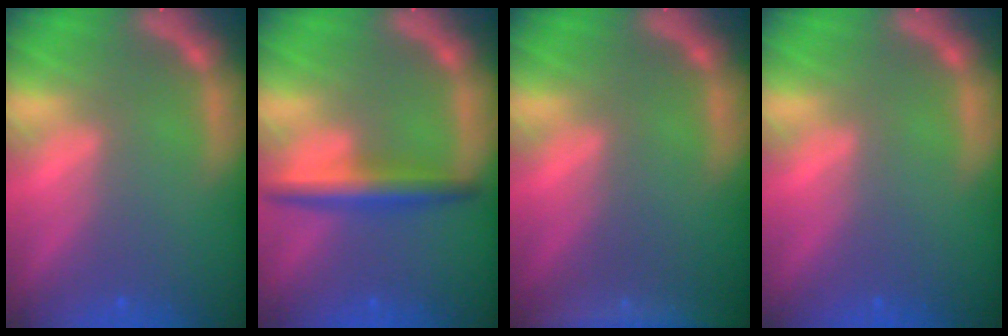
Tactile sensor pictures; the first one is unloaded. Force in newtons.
{"total": 4.0}
{"total": 8.5}
{"total": 0.0}